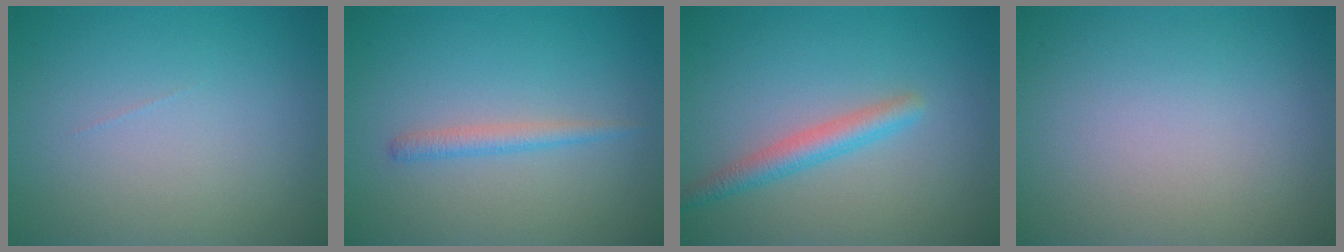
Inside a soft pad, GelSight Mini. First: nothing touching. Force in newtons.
{"total": 1.5, "press": 1.5, "slide": 0.1}
{"total": 2.5, "press": 2.5, "slide": 0.1}
{"total": 0.0}